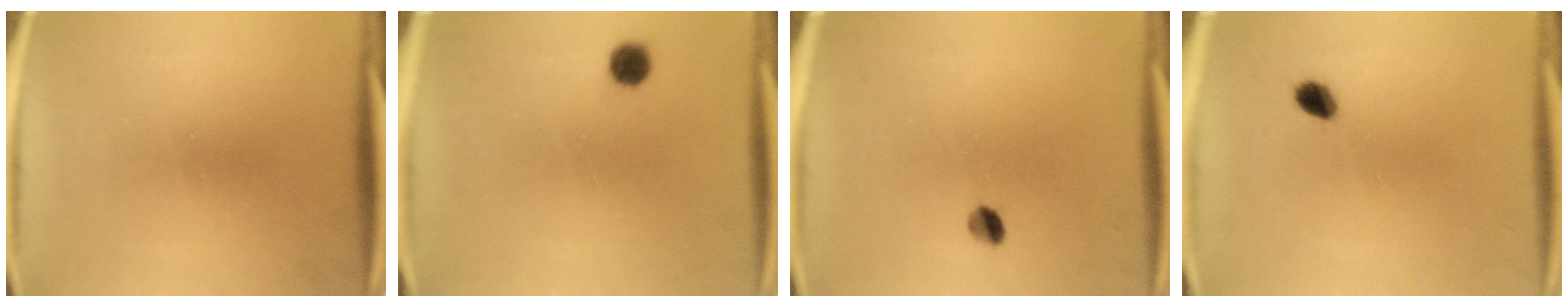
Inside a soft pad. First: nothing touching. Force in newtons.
{"total": 3.1}
{"total": 2.5}
{"total": 2.9}